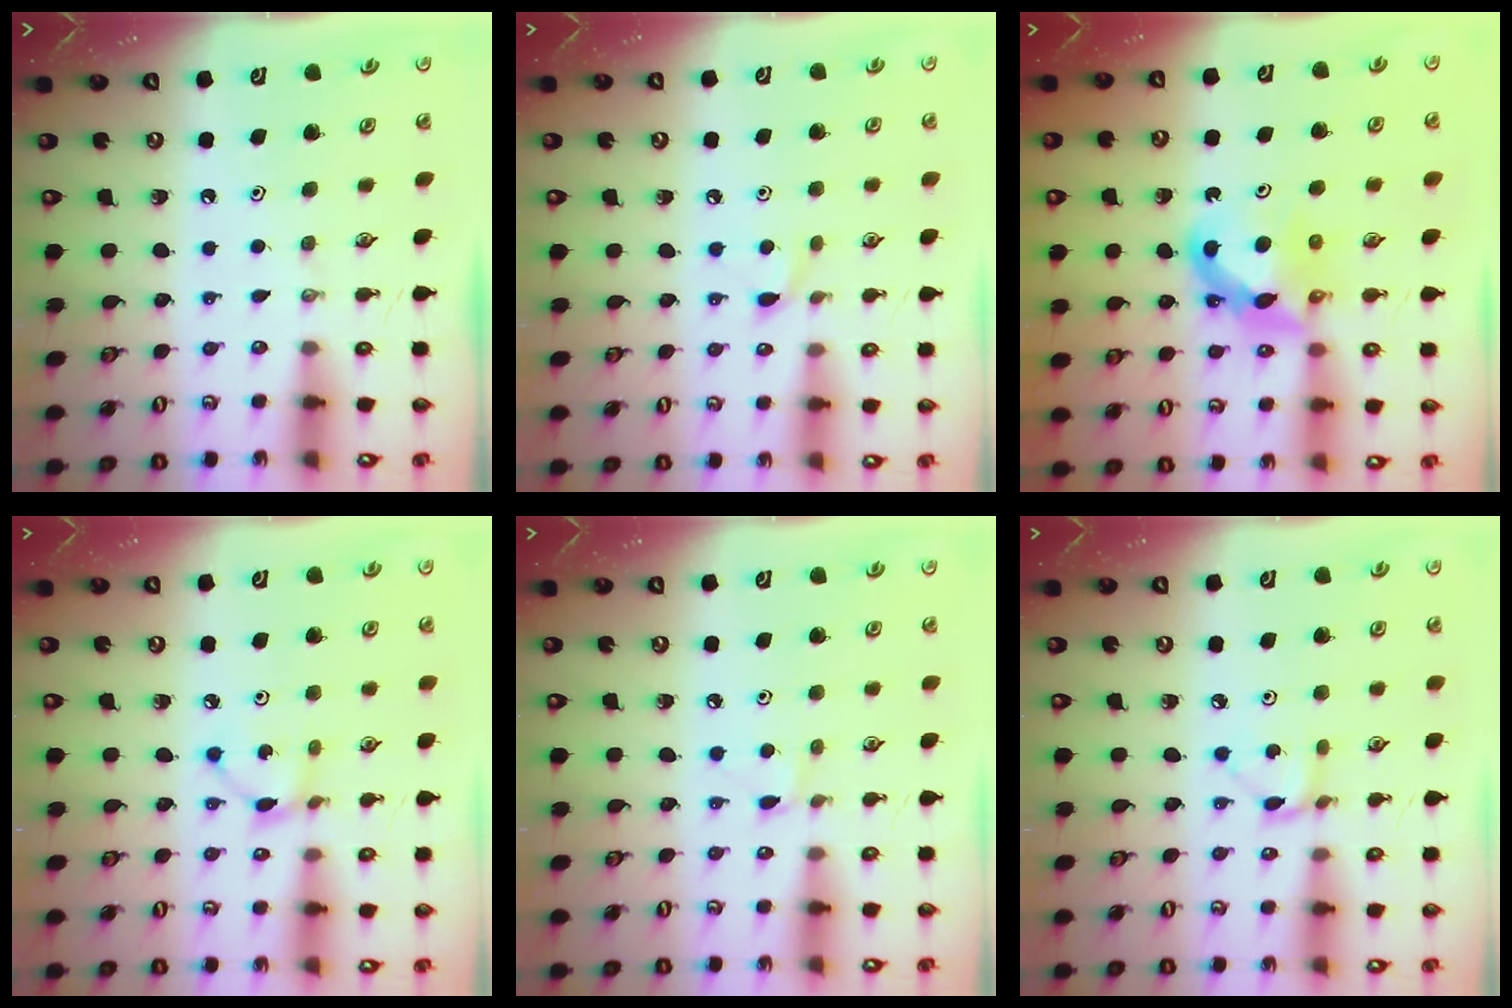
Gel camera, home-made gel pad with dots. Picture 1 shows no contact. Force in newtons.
{"total": 5.7, "press": 5.7, "slide": 0.7}
{"total": 7.5, "press": 7.5, "slide": 0.1}
{"total": 2.7, "press": 2.7, "slide": 0.1}
{"total": 4.3, "press": 4.3, "slide": 0.6}
{"total": 4.2, "press": 4.1, "slide": 0.5}